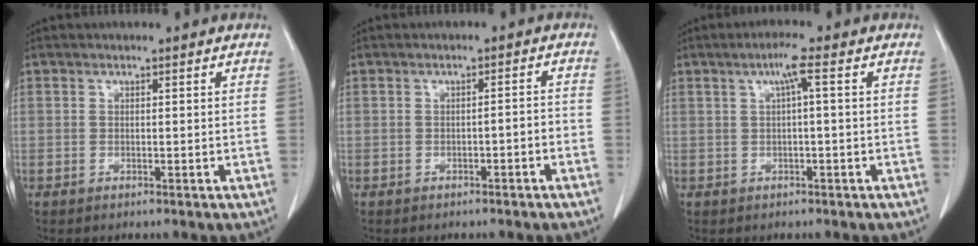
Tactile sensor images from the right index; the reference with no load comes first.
{"total": 1.5, "force": [-0.8, 0.4, 1.2], "torque": [-0.020, 0.007, -0.009]}
{"total": 3.0, "force": [0.8, -0.3, 2.9], "torque": [-0.055, 0.010, 0.014]}